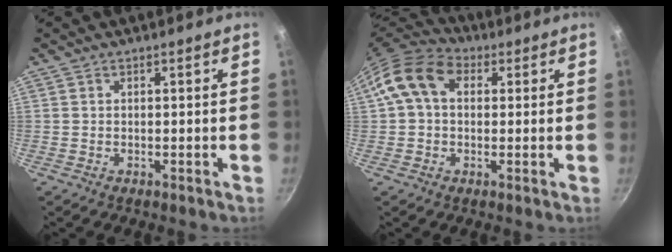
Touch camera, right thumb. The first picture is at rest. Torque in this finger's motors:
{"motor_torque": [0.25, 2.21, 0.42, -0.41, 0.22]}